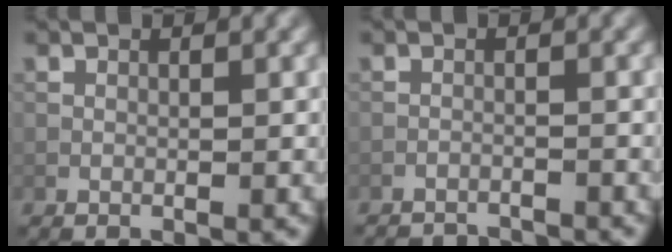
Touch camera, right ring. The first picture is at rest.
{"total": 6.3, "force": [-6.2, 1.0, 0.9], "torque": [-0.012, -0.009, -0.088]}